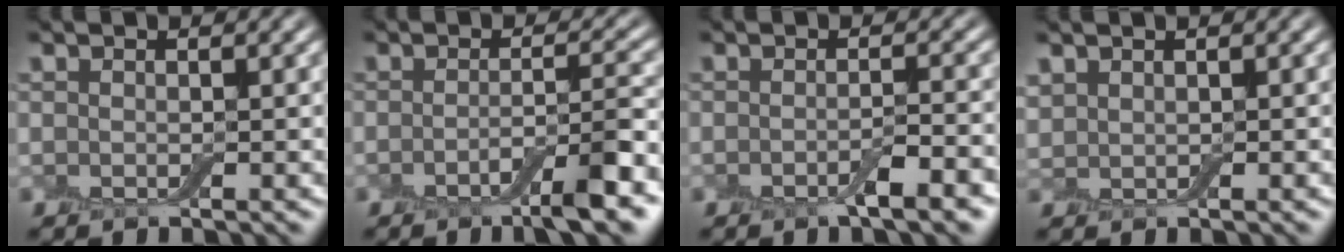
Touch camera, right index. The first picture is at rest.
{"total": 4.4, "force": [-2.4, 0.5, 3.6], "torque": [-0.055, 0.002, -0.043]}
{"total": 2.5, "force": [-1.5, 0.3, 1.9], "torque": [-0.031, -0.002, -0.025]}
{"total": 0.8, "force": [0.6, 0.5, 0.1], "torque": [-0.005, 0.002, 0.017]}